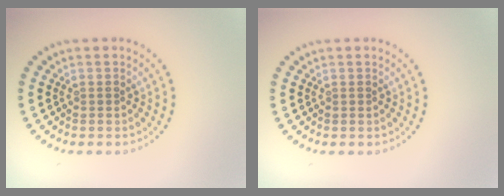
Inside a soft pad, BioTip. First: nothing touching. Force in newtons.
{"total": 0.0}